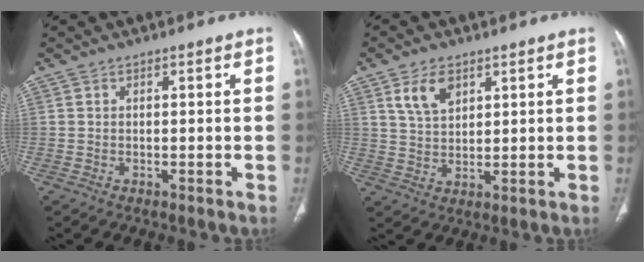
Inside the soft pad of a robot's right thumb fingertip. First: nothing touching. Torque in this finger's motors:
{"motor_torque": [-0.46, 0.47, 0.23, 0.28, 0.01]}